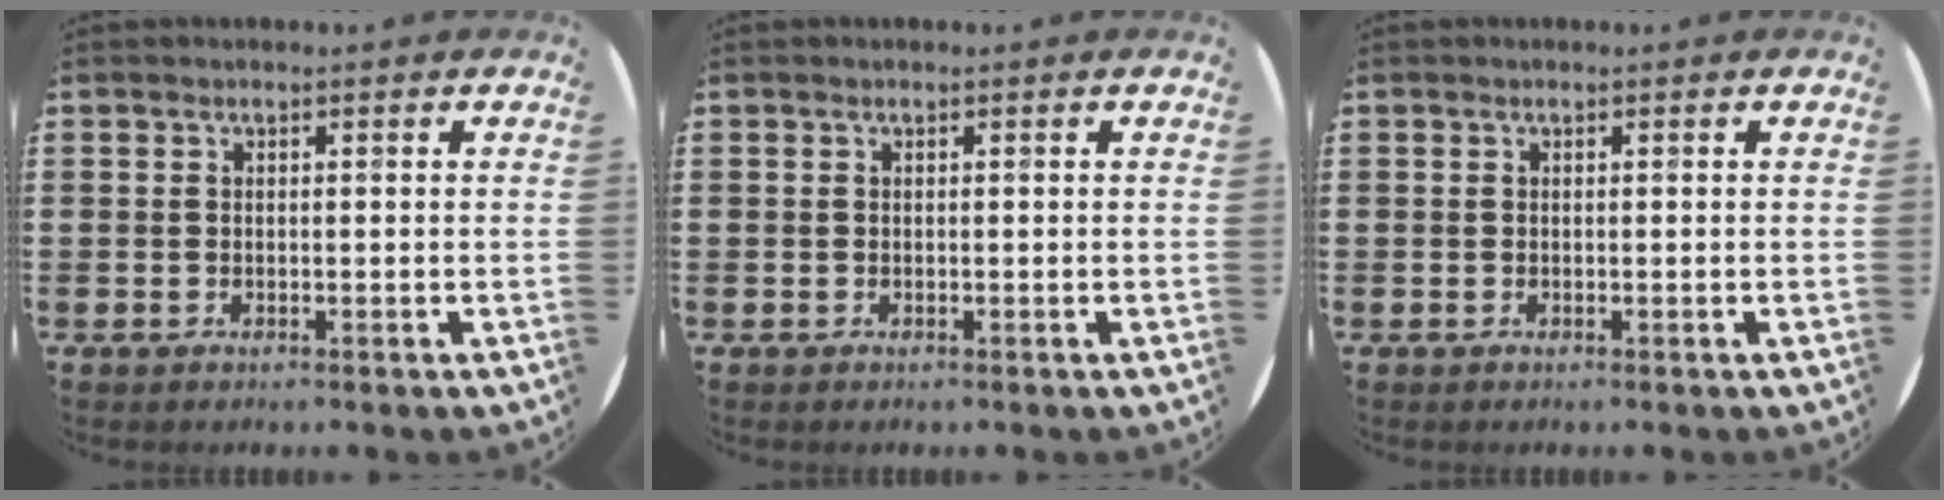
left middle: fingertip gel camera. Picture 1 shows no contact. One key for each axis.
{"total": 0.0}
{"total": 0.0}